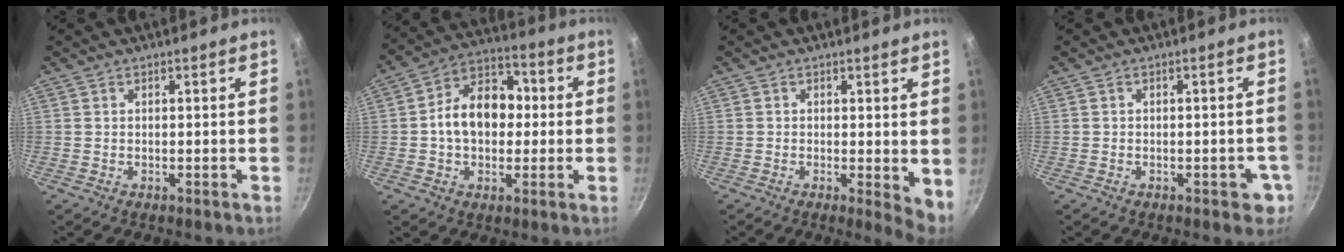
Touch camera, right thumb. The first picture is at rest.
{"total": 13.6, "force": [0.1, 9.9, 9.2], "torque": [-0.105, 0.033, -0.015]}
{"total": 4.5, "force": [0.1, 1.8, 4.1], "torque": [-0.051, -0.010, 0.000]}
{"total": 3.5, "force": [-1.4, 2.2, 2.4], "torque": [-0.004, 0.016, -0.011]}